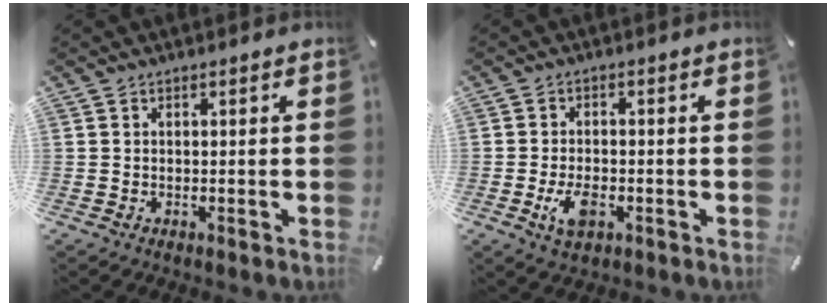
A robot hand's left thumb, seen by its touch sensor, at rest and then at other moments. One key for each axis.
{"total": 5.3, "fx": -1.9, "fy": 2.9, "fz": 4.0, "tx": -0.091, "ty": 0.001, "tz": -0.036}